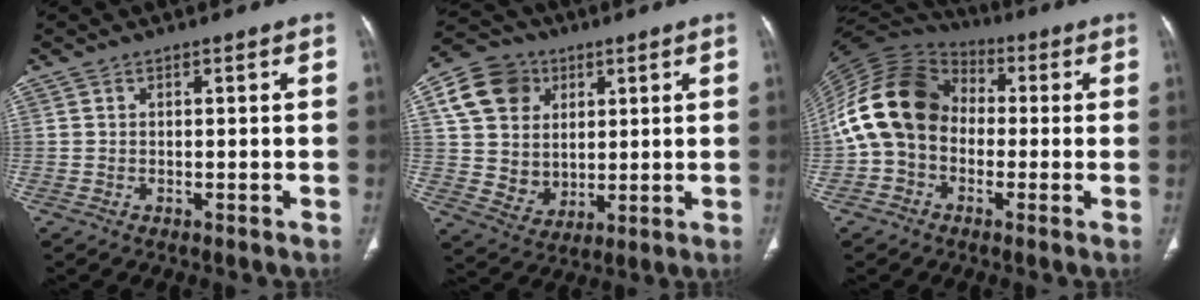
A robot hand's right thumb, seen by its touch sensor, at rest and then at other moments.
{"total": 14.5, "force": [4.8, 12.4, 5.9], "torque": [-0.087, -0.005, 0.091]}
{"total": 16.7, "force": [-1.2, 13.0, 10.4], "torque": [-0.195, 0.043, -0.035]}